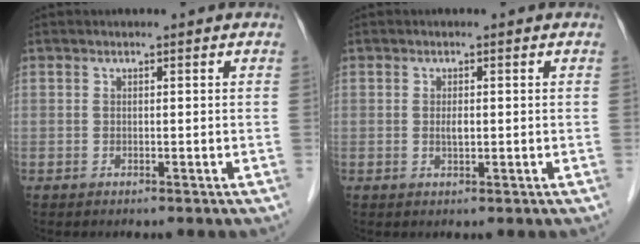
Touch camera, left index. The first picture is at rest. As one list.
[{"total": 1.4, "force": [0.0, 0.5, 1.3], "torque": [-0.024, 0.000, 0.001]}]